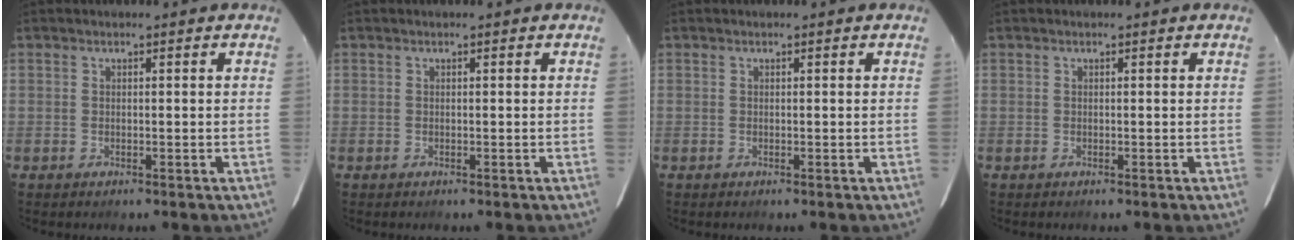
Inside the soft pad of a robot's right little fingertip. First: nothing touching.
{"total": 0.0}
{"total": 0.0}
{"total": 0.0}